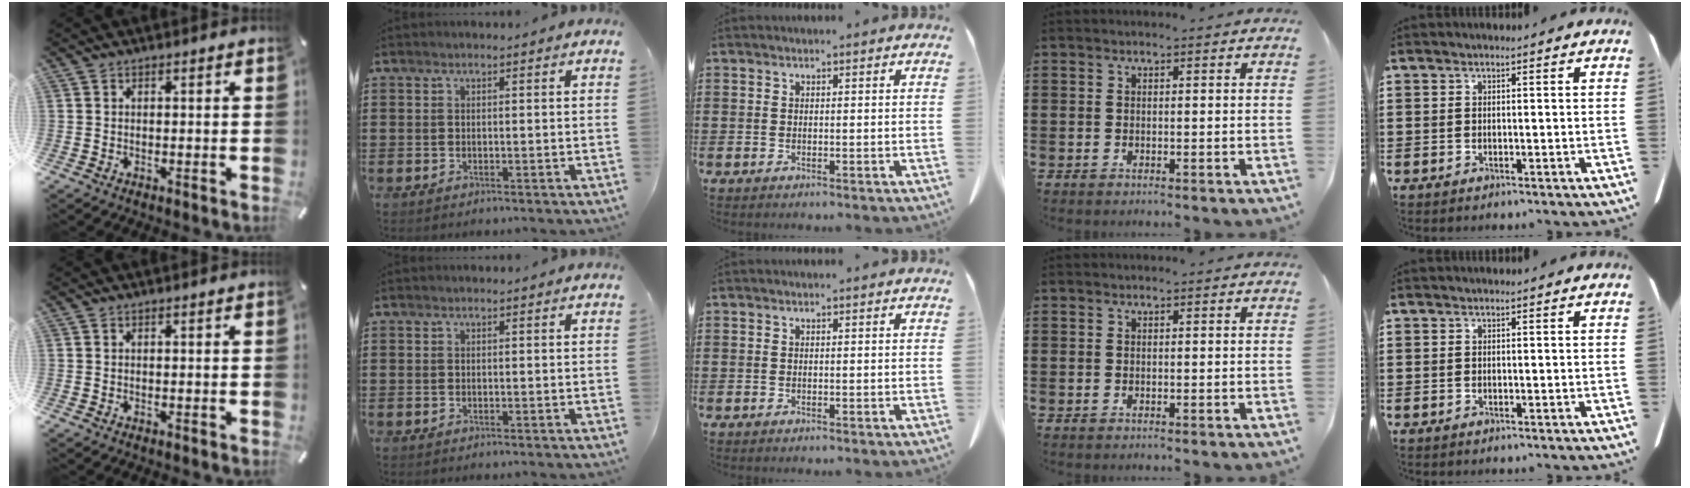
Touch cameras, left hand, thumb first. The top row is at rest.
{}